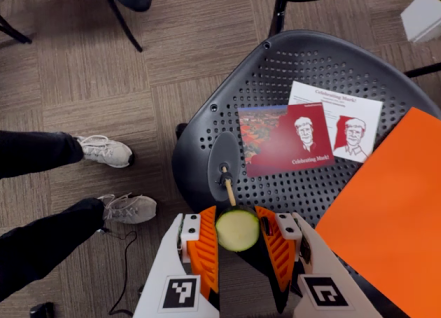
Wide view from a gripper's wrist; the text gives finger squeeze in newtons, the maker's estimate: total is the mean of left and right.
{"total": 13.7, "left": 14.7, "right": 12.8}